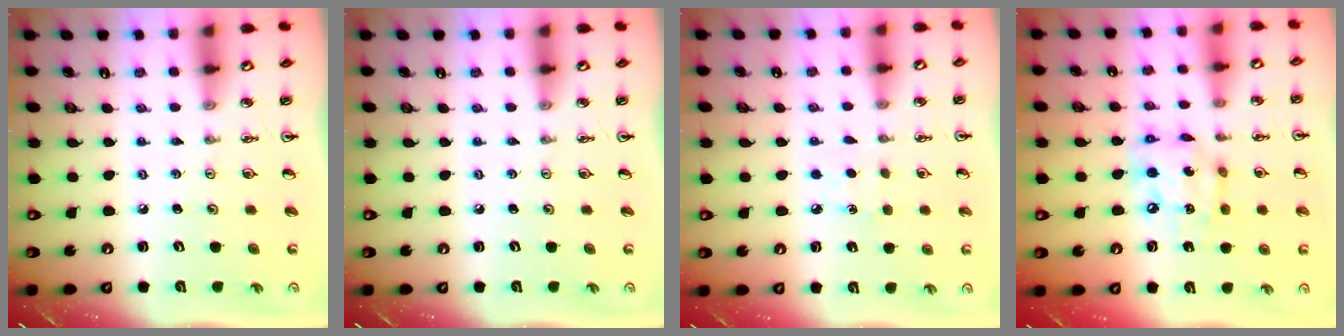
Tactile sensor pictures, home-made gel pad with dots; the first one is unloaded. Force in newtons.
{"total": 0.0}
{"total": 3.9, "press": 3.8, "slide": 0.5}
{"total": 12.7, "press": 12.6, "slide": 1.6}